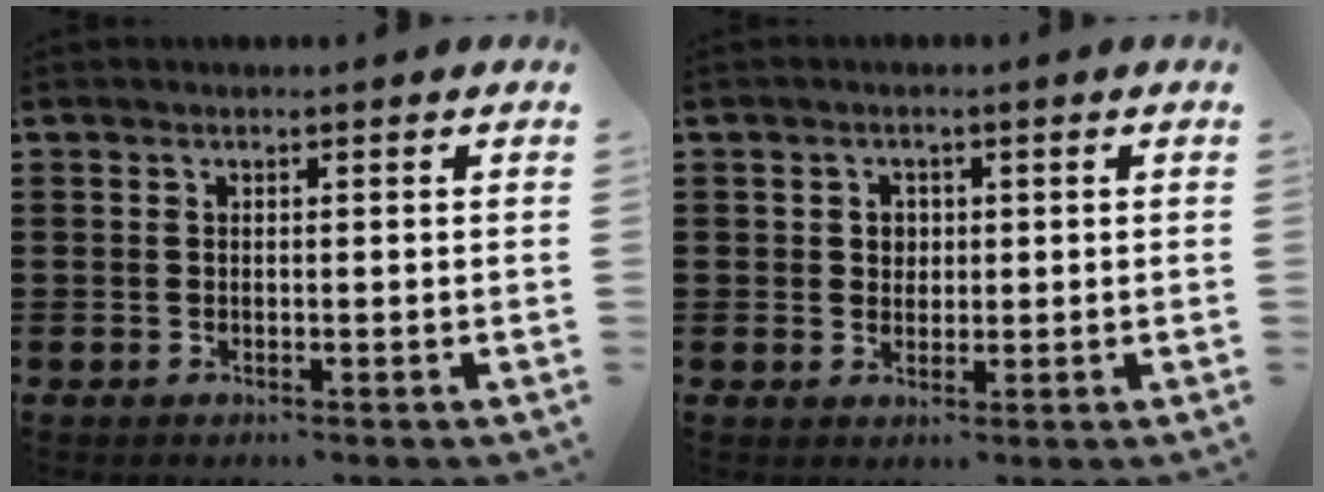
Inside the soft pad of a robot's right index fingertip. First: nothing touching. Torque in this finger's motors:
{"motor_torque": [0.50, 0.06, 0.20, 0.03]}